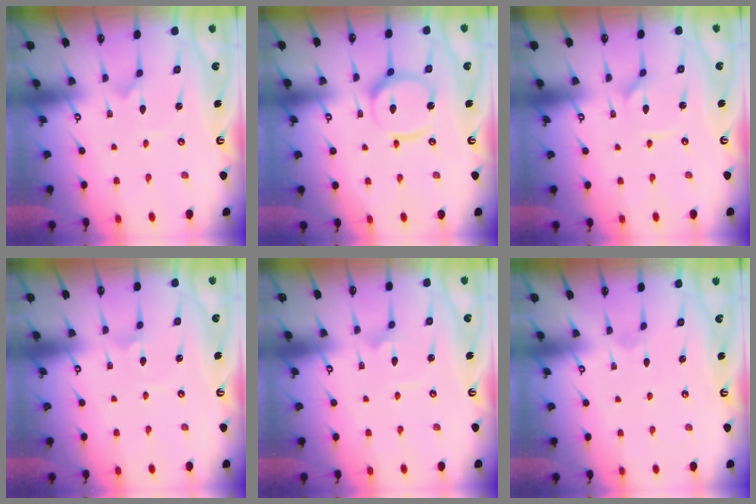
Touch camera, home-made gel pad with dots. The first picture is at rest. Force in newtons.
{"total": 11.1, "press": 11.1, "slide": 1.1}
{"total": 1.8, "press": 1.8, "slide": 0.2}
{"total": 1.4, "press": 1.4, "slide": 0.1}
{"total": 2.1, "press": 2.1, "slide": 0.0}
{"total": 0.7, "press": 0.7, "slide": 0.1}